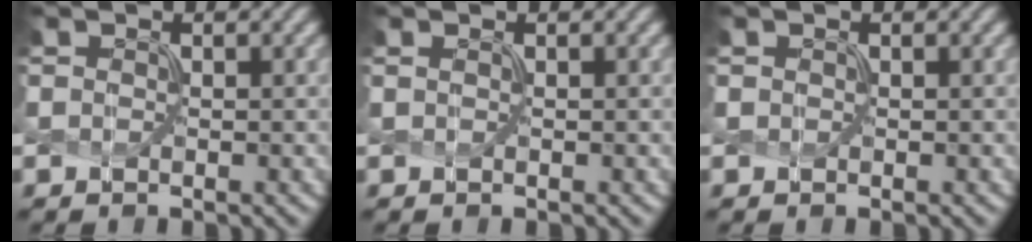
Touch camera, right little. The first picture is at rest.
{"total": 0.9, "force": [0.4, 0.5, 0.6], "torque": [0.003, 0.000, -0.009]}
{"total": 0.0}